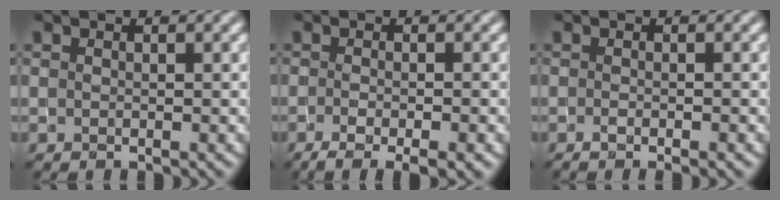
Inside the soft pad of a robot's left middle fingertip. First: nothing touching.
{"total": 4.5, "force": [-2.4, 1.2, 3.6], "torque": [-0.051, -0.009, -0.035]}
{"total": 2.1, "force": [-1.0, 0.7, 1.7], "torque": [-0.020, -0.004, -0.013]}